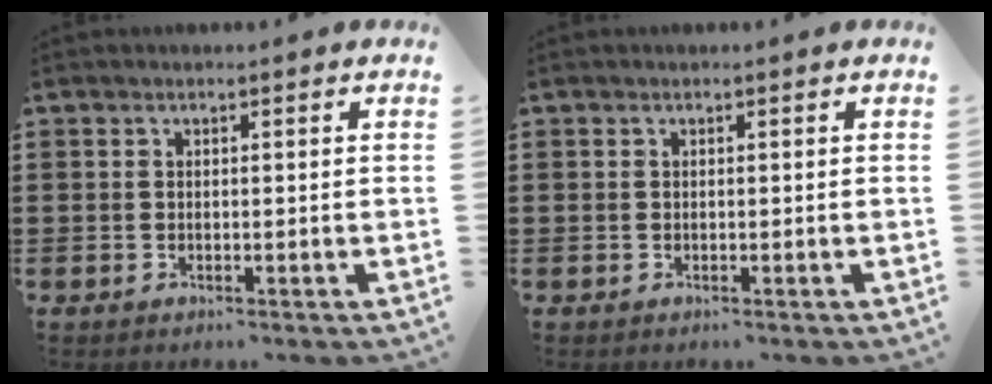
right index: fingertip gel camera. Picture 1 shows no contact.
{"total": 0.0}